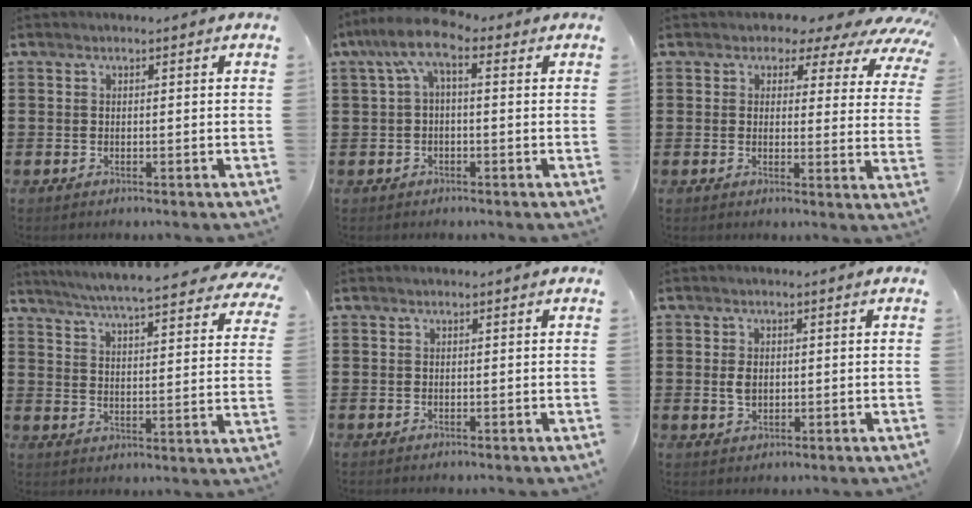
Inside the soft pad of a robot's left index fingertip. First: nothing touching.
{"total": 5.2, "force": [-0.1, 2.0, 4.8], "torque": [-0.108, -0.002, -0.010]}
{"total": 3.8, "force": [2.8, 2.2, 1.4], "torque": [-0.032, -0.017, 0.039]}
{"total": 6.2, "force": [5.7, -0.8, 2.2], "torque": [-0.067, -0.040, 0.096]}
{"total": 0.0}
{"total": 2.4, "force": [0.1, 1.5, 1.8], "torque": [-0.045, 0.002, 0.000]}